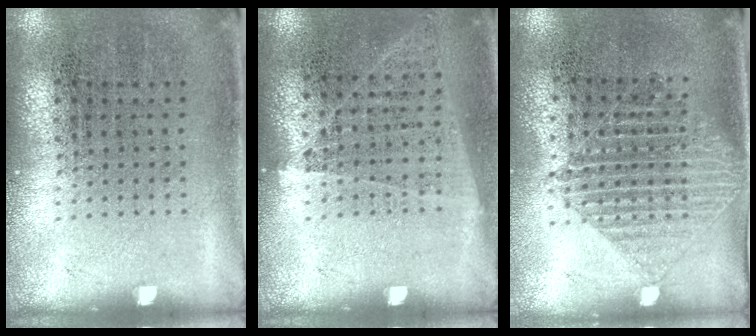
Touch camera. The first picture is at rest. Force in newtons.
{"total": 1.0, "press": 0.9, "slide": 0.4}
{"total": 1.4, "press": 1.2, "slide": 0.6}